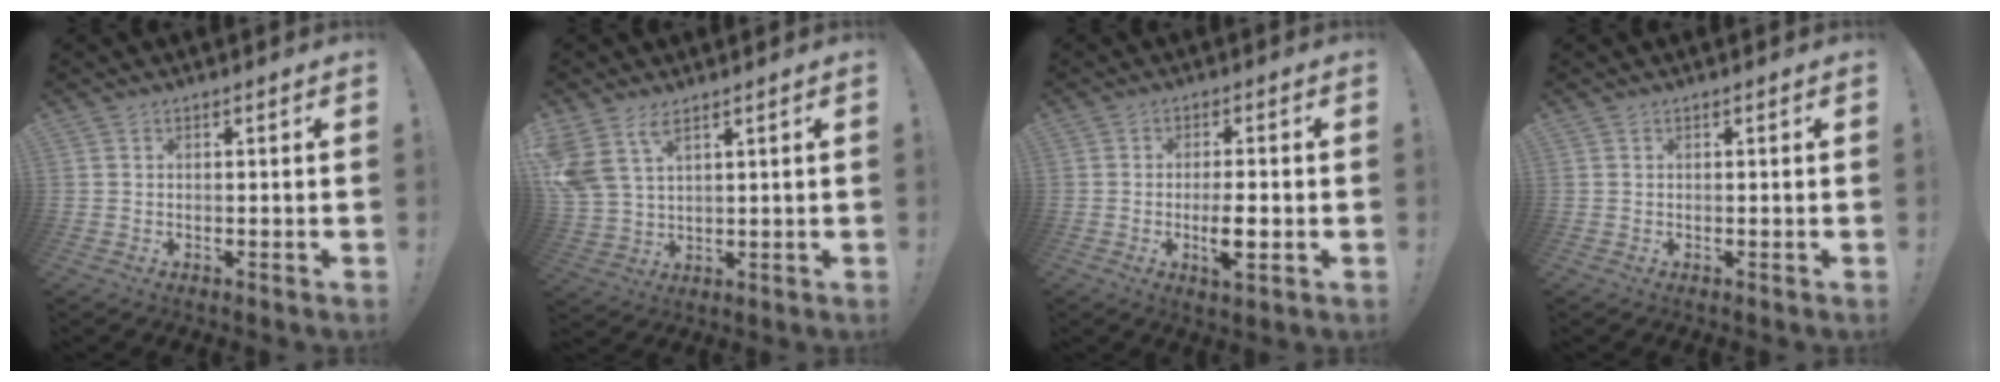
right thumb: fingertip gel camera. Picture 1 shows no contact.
{"total": 8.2, "force": [5.3, 4.0, 4.8], "torque": [-0.106, -0.022, 0.102]}
{"total": 6.6, "force": [-1.8, 1.5, 6.2], "torque": [-0.110, -0.003, -0.030]}
{"total": 0.0}